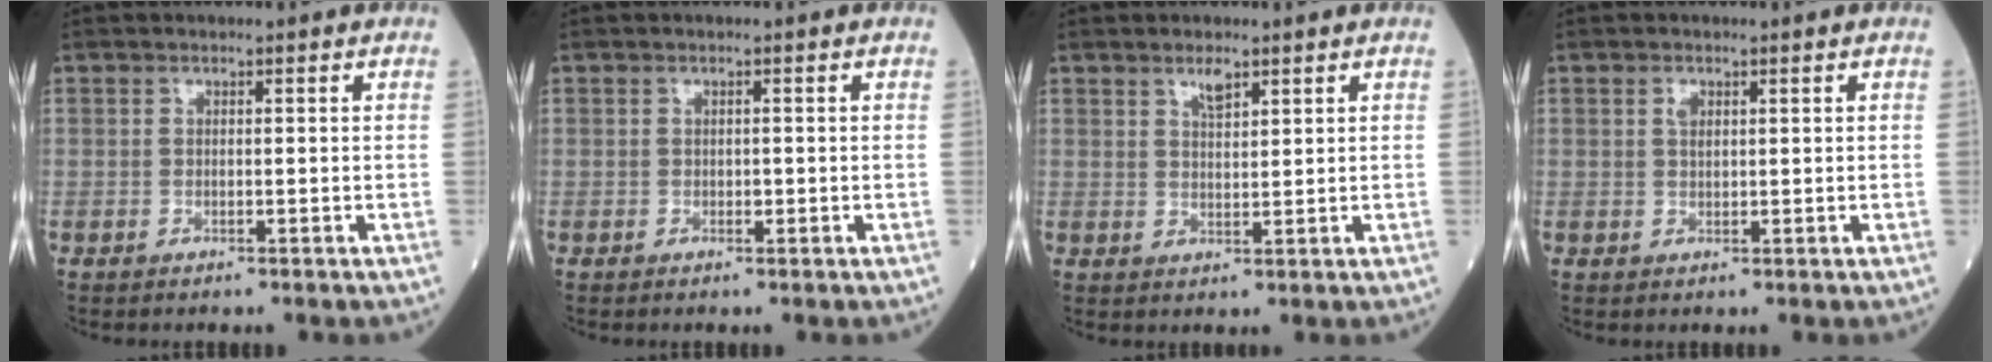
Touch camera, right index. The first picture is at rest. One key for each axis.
{"total": 0.6, "fx": -0.1, "fy": 0.3, "fz": 0.5, "tx": -0.008, "ty": 0.001, "tz": -0.002}
{"total": 2.4, "fx": 1.7, "fy": 0.7, "fz": 1.6, "tx": -0.031, "ty": -0.001, "tz": 0.033}
{"total": 1.3, "fx": 0.6, "fy": 0.7, "fz": 1.0, "tx": -0.017, "ty": 0.001, "tz": 0.011}